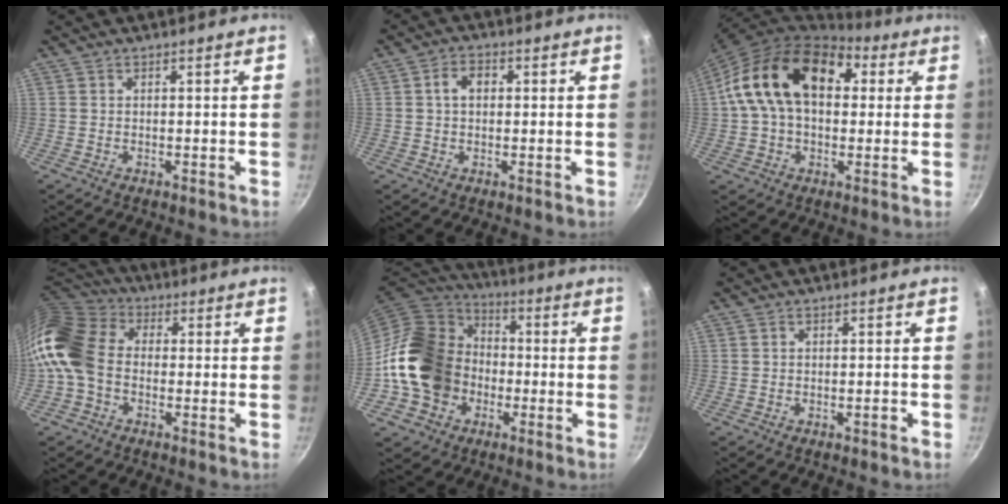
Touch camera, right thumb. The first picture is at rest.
{"total": 4.0, "force": [0.6, 2.8, 2.8], "torque": [-0.036, 0.011, 0.006]}
{"total": 19.4, "force": [4.0, 13.0, 13.8], "torque": [-0.206, 0.032, 0.052]}
{"total": 12.7, "force": [-1.7, 9.6, 8.2], "torque": [-0.145, 0.032, -0.054]}
{"total": 19.4, "force": [-3.1, 16.2, 10.0], "torque": [-0.167, 0.048, -0.053]}
{"total": 0.9, "force": [-0.5, 0.2, 0.7], "torque": [-0.011, 0.007, -0.009]}